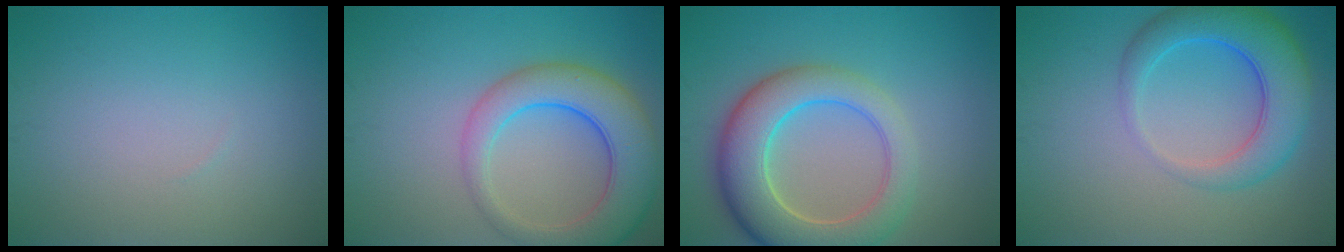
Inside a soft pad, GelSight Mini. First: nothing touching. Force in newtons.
{"total": 7.3, "press": 7.3, "slide": 0.5}
{"total": 8.0, "press": 7.9, "slide": 0.8}
{"total": 6.4, "press": 6.4, "slide": 0.3}